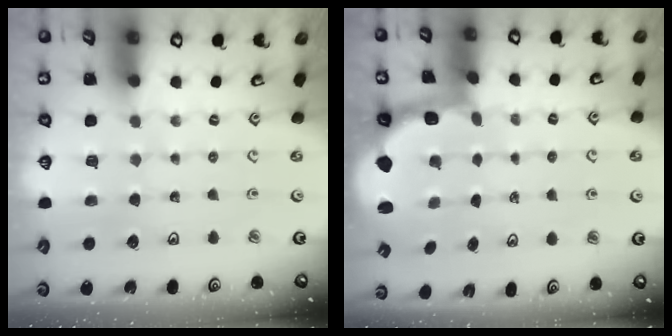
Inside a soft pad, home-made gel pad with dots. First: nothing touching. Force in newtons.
{"total": 2.4, "press": 1.2, "slide": 2.1}